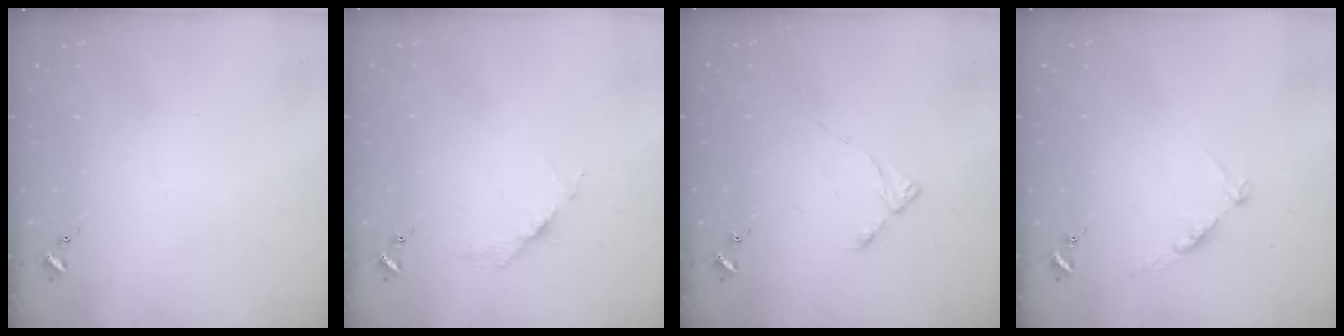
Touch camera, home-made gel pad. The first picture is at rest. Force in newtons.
{"total": 3.8, "press": 3.8, "slide": 0.4}
{"total": 3.5, "press": 3.5, "slide": 0.6}
{"total": 8.3, "press": 8.2, "slide": 0.9}